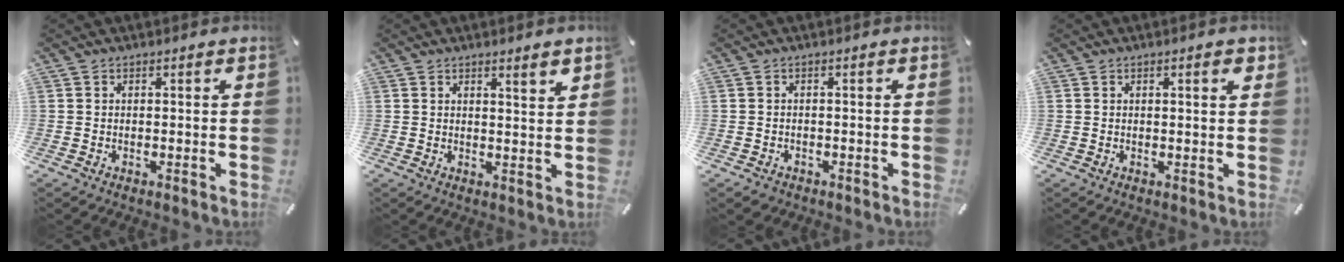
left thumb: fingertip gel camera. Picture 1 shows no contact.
{"total": 3.1, "force": [2.3, 0.0, 2.2], "torque": [-0.029, -0.018, 0.035]}
{"total": 1.5, "force": [-1.0, 1.0, 0.3], "torque": [-0.004, 0.005, -0.023]}
{"total": 2.3, "force": [0.9, 0.3, 2.1], "torque": [-0.034, 0.000, 0.011]}